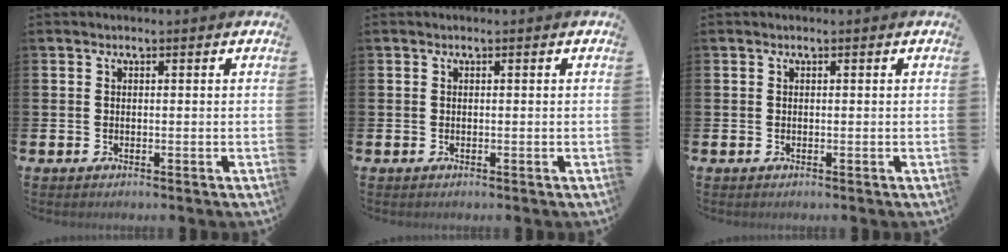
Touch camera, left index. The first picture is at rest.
{"total": 0.0}
{"total": 0.0}